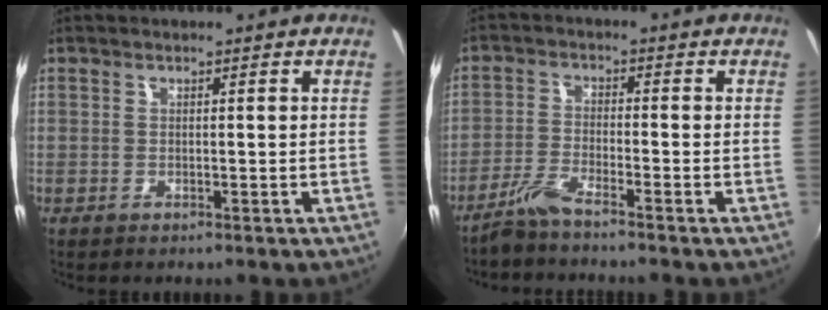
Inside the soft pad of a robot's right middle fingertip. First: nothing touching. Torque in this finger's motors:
{"motor_torque": [-0.14, -0.27, 0.11, 0.01]}